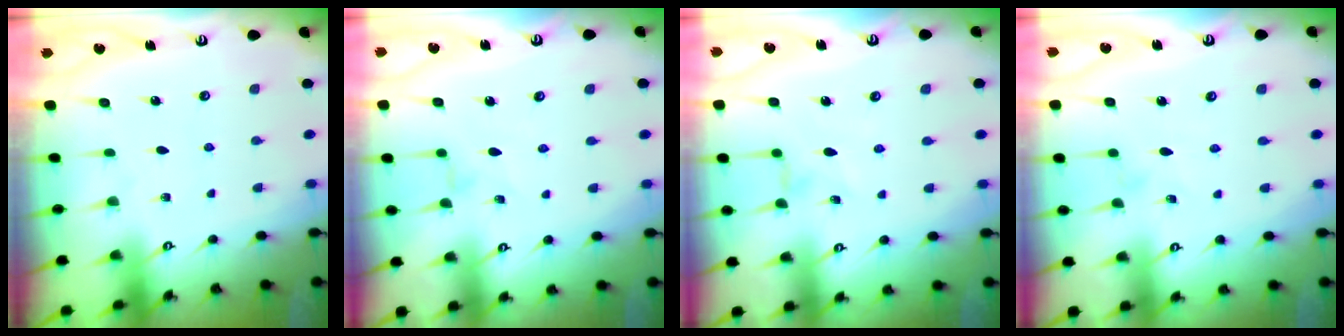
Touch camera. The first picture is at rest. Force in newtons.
{"total": 1.4, "press": 1.3, "slide": 0.4}
{"total": 1.7, "press": 1.6, "slide": 0.4}
{"total": 0.0}